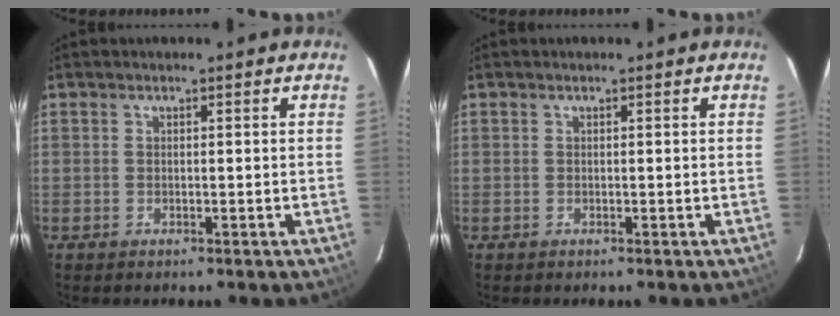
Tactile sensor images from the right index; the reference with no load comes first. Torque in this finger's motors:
{"motor_torque": [0.00, 0.00, 0.03, 0.00]}